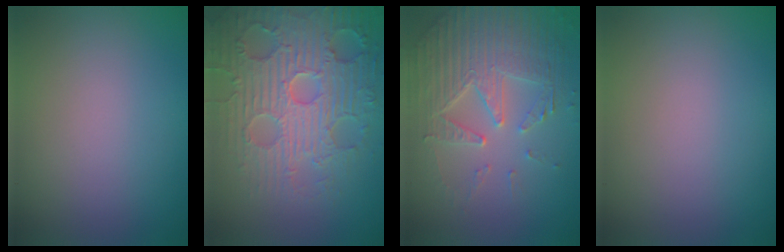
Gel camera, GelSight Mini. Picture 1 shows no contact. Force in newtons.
{"total": 7.7, "press": 6.3, "slide": 4.5}
{"total": 5.7, "press": 4.7, "slide": 3.3}
{"total": 0.0}